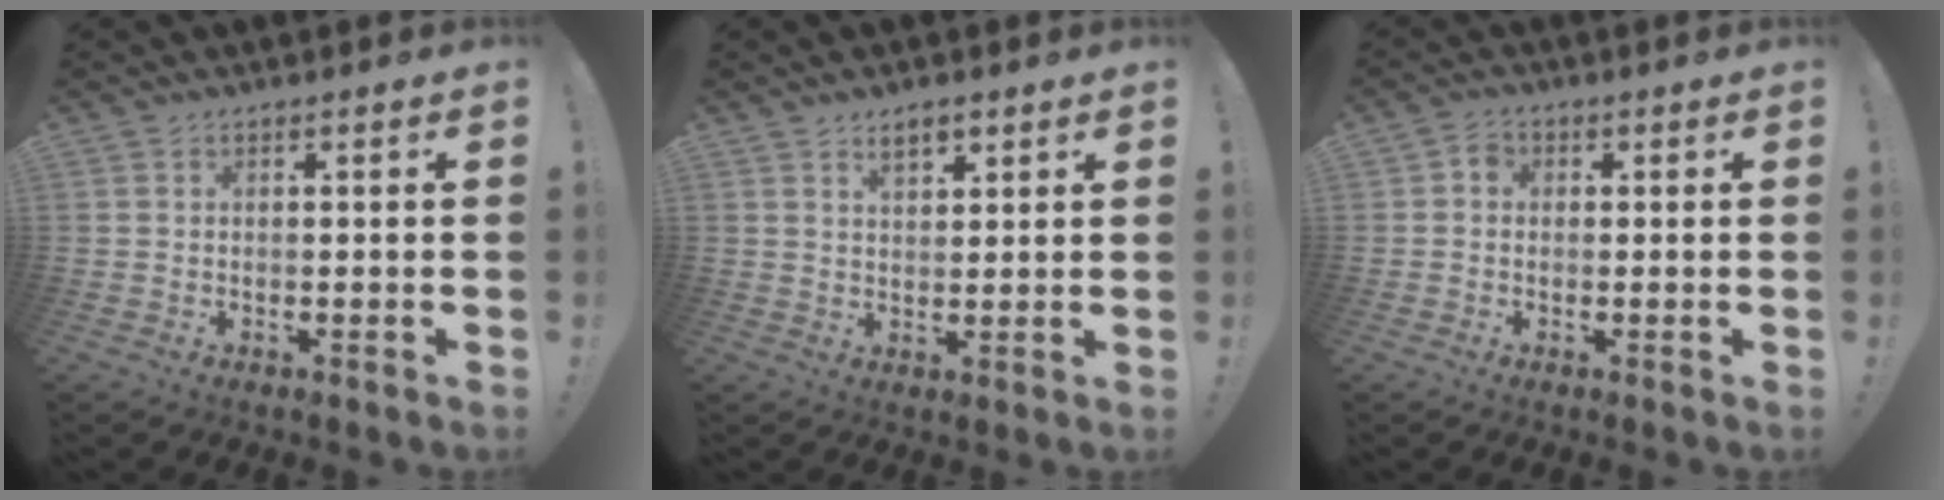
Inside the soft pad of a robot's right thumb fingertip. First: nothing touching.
{"total": 4.3, "force": [2.9, 2.2, 2.2], "torque": [-0.030, -0.013, 0.050]}
{"total": 2.6, "force": [-0.3, 2.2, 1.4], "torque": [-0.024, 0.008, -0.004]}